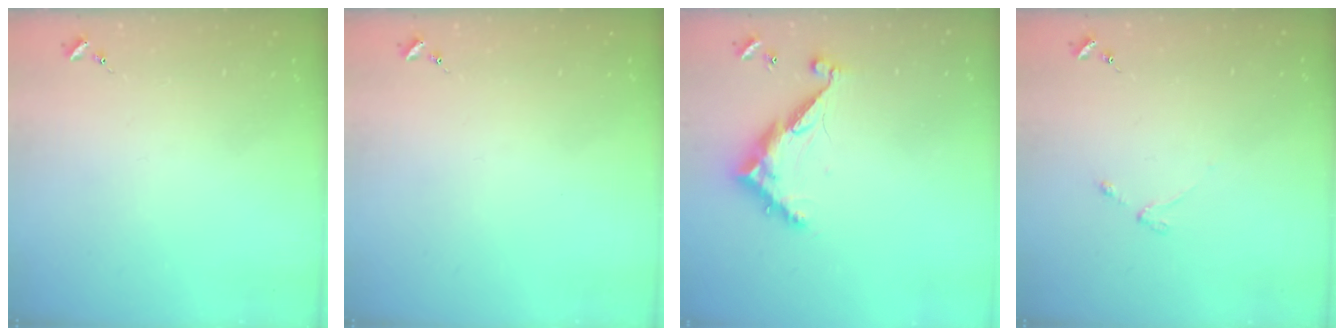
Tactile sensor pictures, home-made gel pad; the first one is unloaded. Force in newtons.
{"total": 0.0}
{"total": 10.2, "press": 10.2, "slide": 0.8}
{"total": 3.0, "press": 2.9, "slide": 0.5}